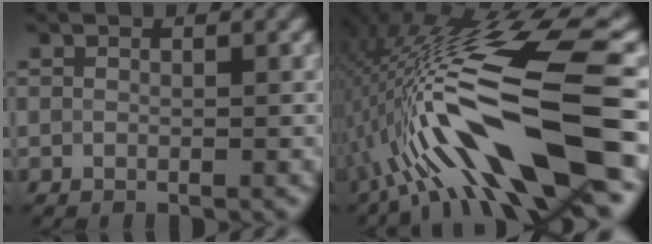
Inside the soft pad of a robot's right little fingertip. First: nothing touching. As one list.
[{"total": 15.3, "force": [-3.7, 3.6, 14.4], "torque": [-0.259, 0.005, -0.054]}]